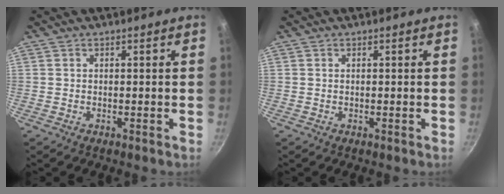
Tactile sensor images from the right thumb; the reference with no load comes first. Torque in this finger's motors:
{"motor_torque": [0.08, -0.16, 0.29, 0.03, 0.04]}